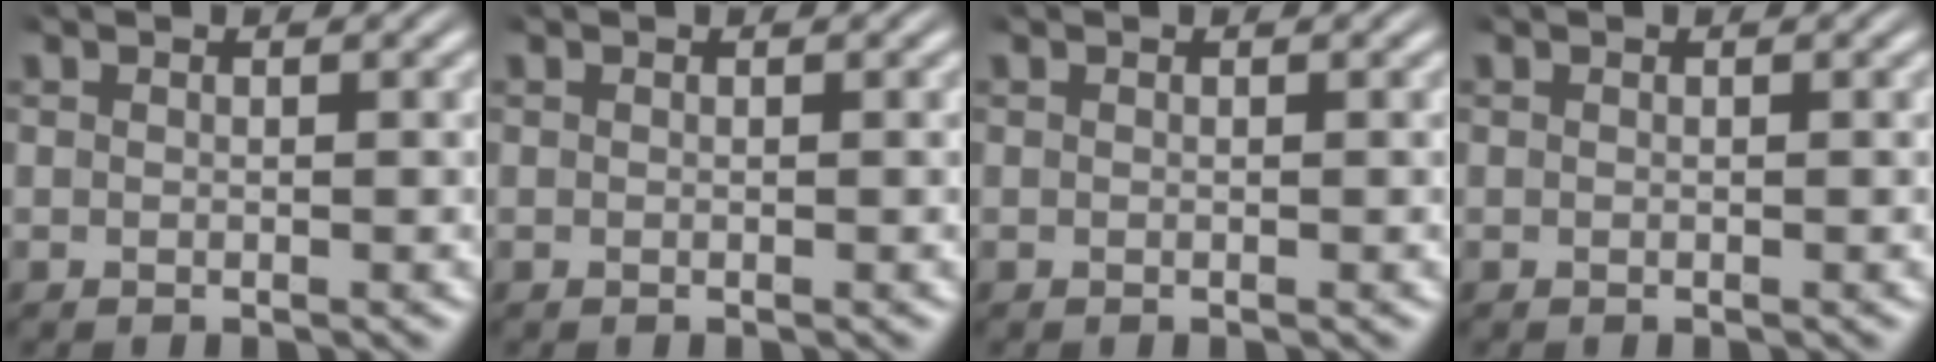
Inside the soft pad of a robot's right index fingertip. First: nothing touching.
{"total": 0.0}
{"total": 0.0}
{"total": 0.0}